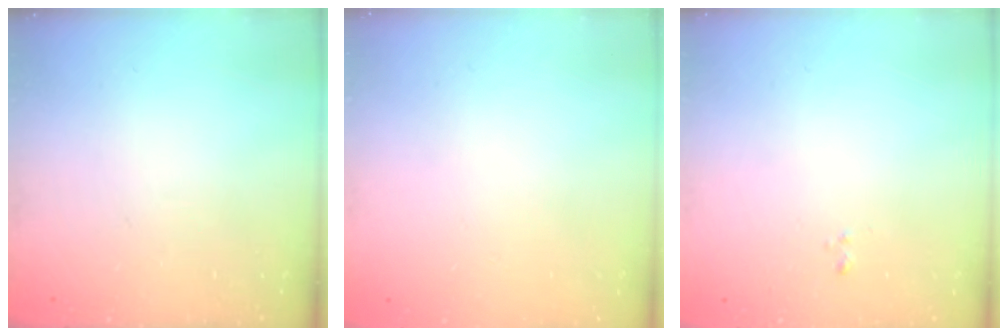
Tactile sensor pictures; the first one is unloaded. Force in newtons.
{"total": 1.8, "press": 1.8, "slide": 0.2}
{"total": 0.6, "press": 0.2, "slide": 0.5}